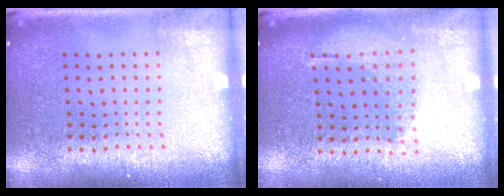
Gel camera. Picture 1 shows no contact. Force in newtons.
{"total": 1.1, "press": 0.9, "slide": 0.5}